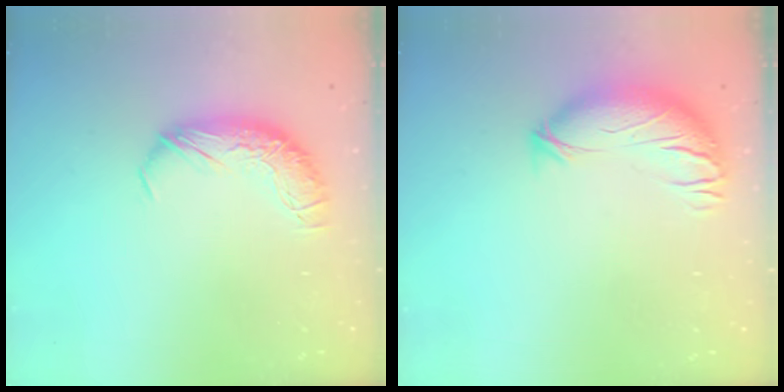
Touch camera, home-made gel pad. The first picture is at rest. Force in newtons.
{"total": 3.5, "press": 2.7, "slide": 2.2}